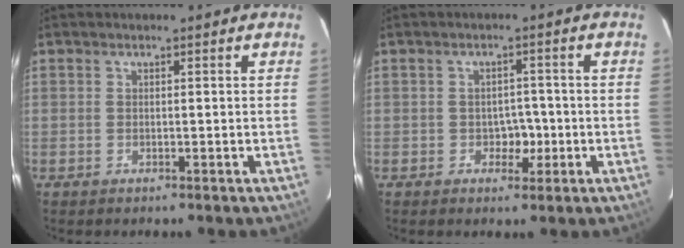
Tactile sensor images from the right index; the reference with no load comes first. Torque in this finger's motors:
{"motor_torque": [0.37, 0.23, 0.07, 0.01]}